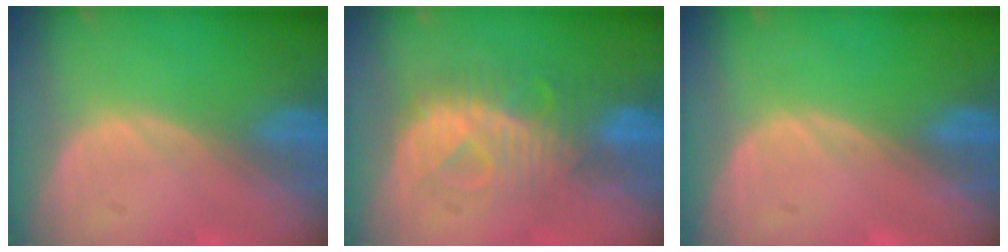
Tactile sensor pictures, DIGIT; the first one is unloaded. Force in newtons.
{"total": 8.2, "press": 8.0, "slide": 1.5}
{"total": 0.0}